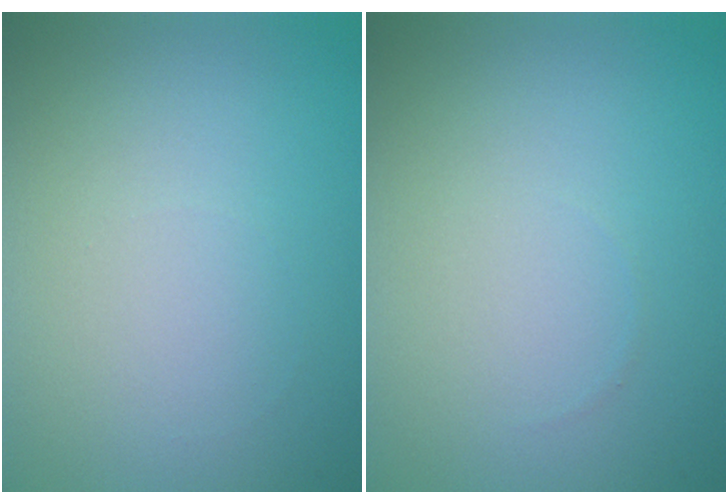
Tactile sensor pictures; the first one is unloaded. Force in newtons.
{"total": 0.0}